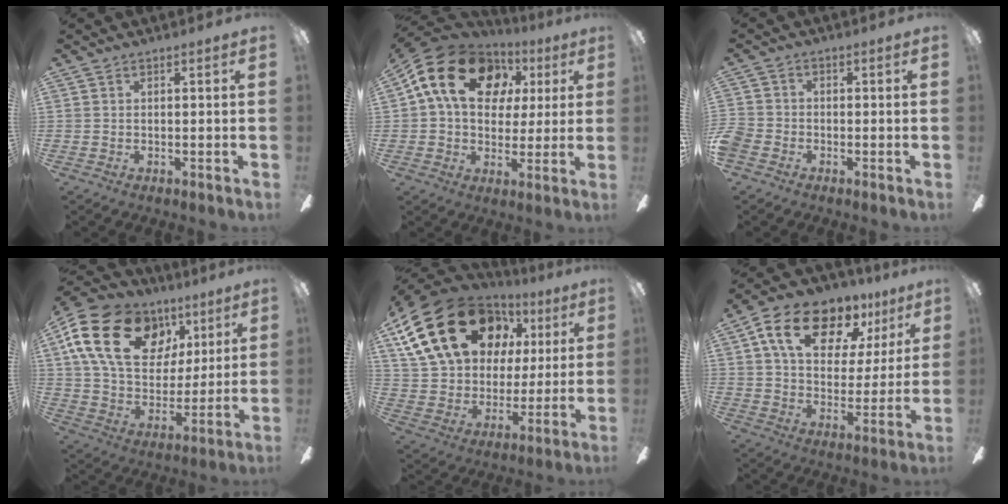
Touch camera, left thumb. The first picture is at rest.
{"total": 17.8, "force": [6.4, 13.1, 10.3], "torque": [-0.186, 0.001, 0.117]}
{"total": 3.4, "force": [-2.0, 2.4, 1.4], "torque": [-0.025, 0.013, -0.037]}
{"total": 23.8, "force": [9.6, 16.3, 14.4], "torque": [-0.257, -0.017, 0.175]}
{"total": 25.8, "force": [11.9, 17.3, 15.0], "torque": [-0.292, -0.040, 0.226]}
{"total": 17.5, "force": [10.6, 10.1, 9.7], "torque": [-0.166, -0.043, 0.186]}